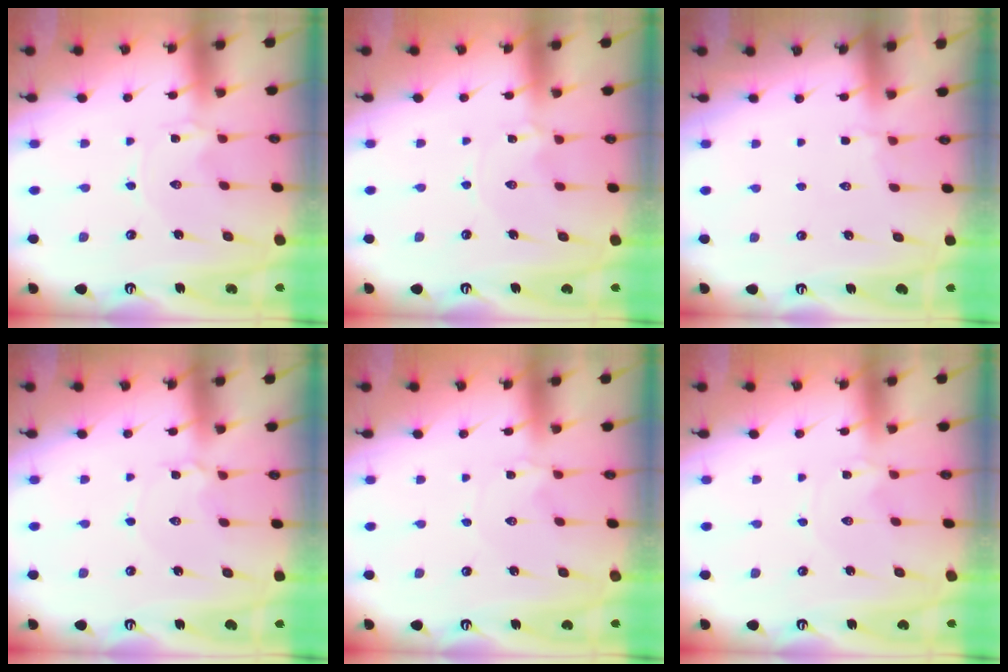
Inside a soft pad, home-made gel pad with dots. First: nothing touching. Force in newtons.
{"total": 0.7, "press": 0.6, "slide": 0.3}
{"total": 3.1, "press": 2.6, "slide": 1.7}
{"total": 2.8, "press": 2.8, "slide": 0.3}
{"total": 0.0}
{"total": 0.0}